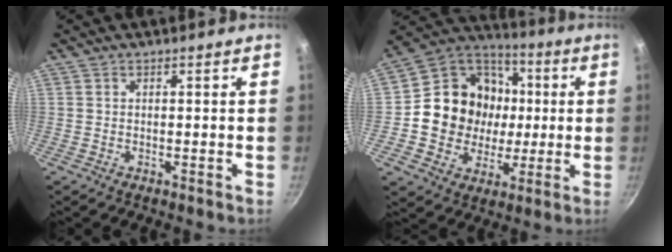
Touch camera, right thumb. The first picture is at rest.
{"total": 18.6, "force": [0.7, 16.8, 8.0], "torque": [-0.109, 0.023, 0.009]}